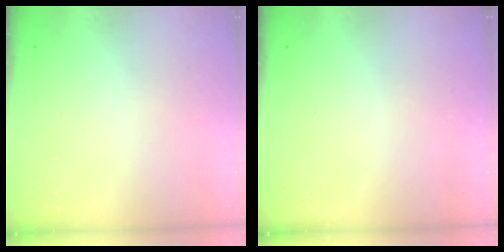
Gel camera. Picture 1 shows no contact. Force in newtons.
{"total": 0.0}